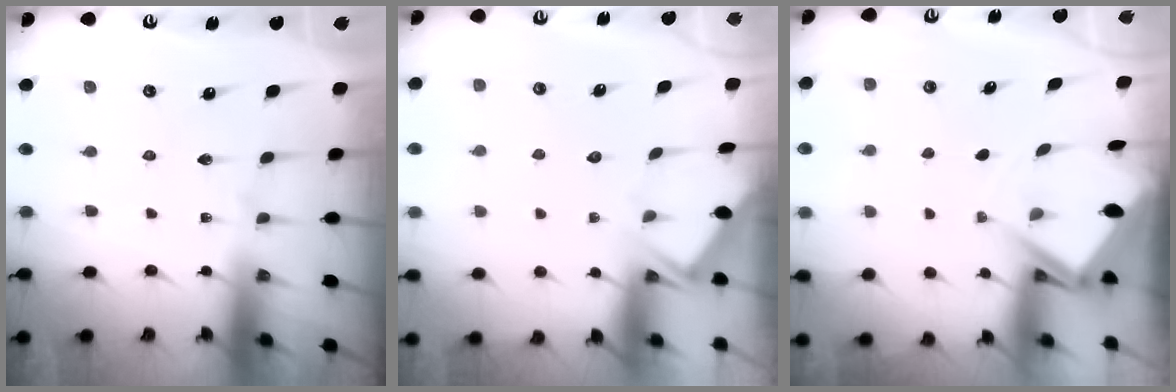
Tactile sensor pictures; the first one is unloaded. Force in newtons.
{"total": 3.9, "press": 3.8, "slide": 0.4}
{"total": 5.4, "press": 5.4, "slide": 0.4}